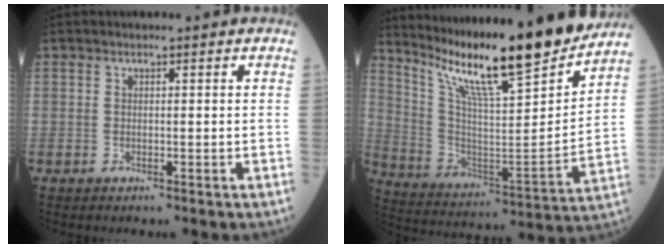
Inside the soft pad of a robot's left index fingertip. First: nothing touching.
{"total": 21.7, "force": [18.1, 0.6, 12.0], "torque": [-0.202, -0.036, 0.293]}